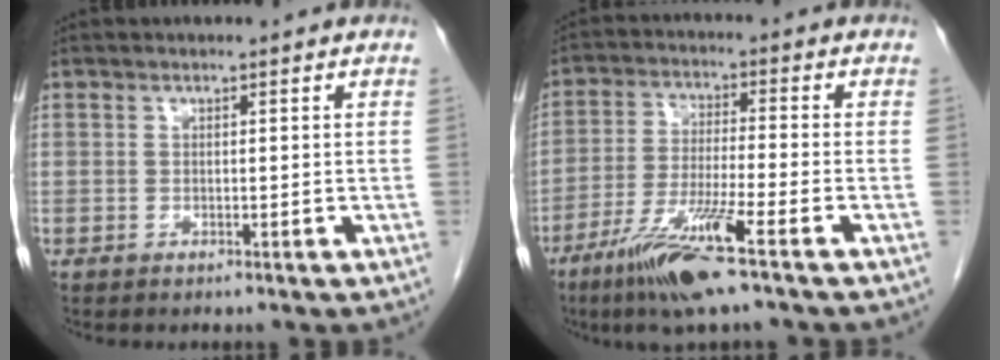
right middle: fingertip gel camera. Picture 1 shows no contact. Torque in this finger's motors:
{"motor_torque": [1.52, -0.62, 0.37, 0.16]}